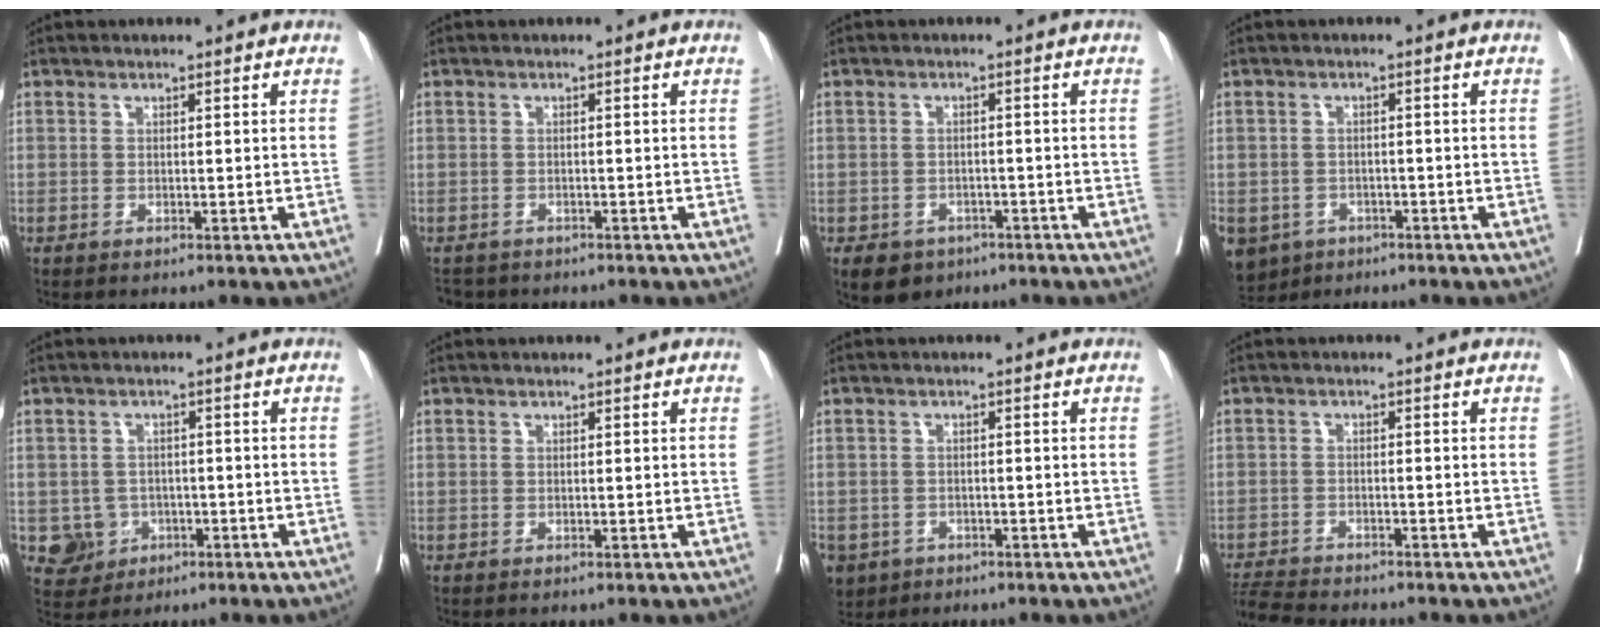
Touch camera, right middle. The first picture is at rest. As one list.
[{"total": 2.2, "force": [-2.1, 0.8, 0.0], "torque": [-0.001, -0.004, -0.034]}, {"total": 4.7, "force": [-3.0, 3.5, 1.2], "torque": [-0.017, 0.003, -0.038]}, {"total": 8.0, "force": [-4.6, 6.1, 2.2], "torque": [-0.056, -0.004, -0.066]}, {"total": 4.5, "force": [-1.3, 4.3, 0.4], "torque": [0.001, 0.009, -0.015]}, {"total": 0.0}, {"total": 6.3, "force": [-3.5, 4.9, 1.7], "torque": [-0.044, -0.001, -0.052]}, {"total": 5.6, "force": [-5.5, -0.4, 1.3], "torque": [-0.019, -0.018, -0.096]}]